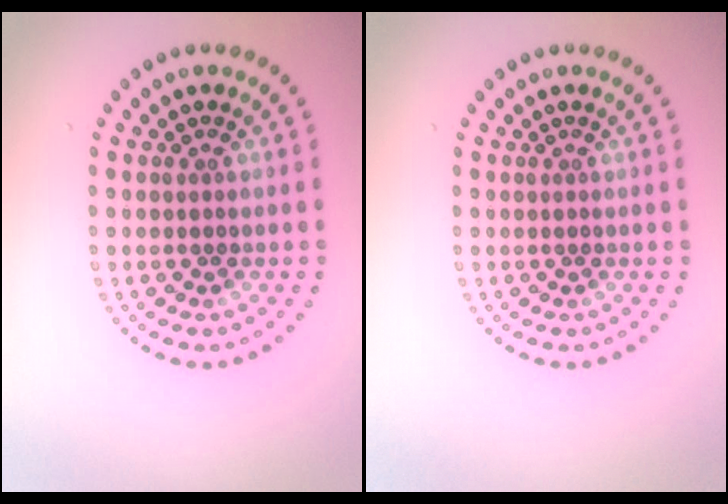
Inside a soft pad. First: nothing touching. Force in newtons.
{"total": 0.0}